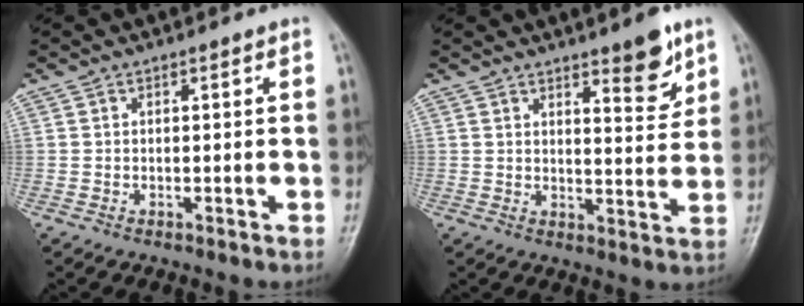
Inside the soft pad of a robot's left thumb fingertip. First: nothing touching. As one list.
[{"total": 7.6, "force": [4.8, 2.2, 5.4], "torque": [-0.057, -0.035, 0.065]}]